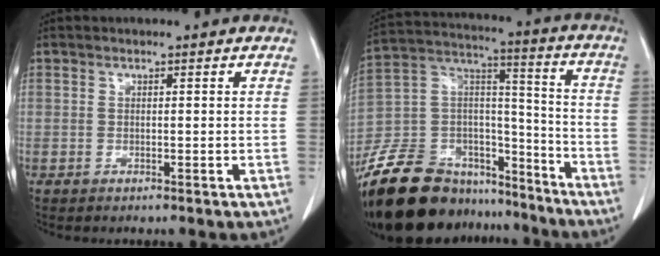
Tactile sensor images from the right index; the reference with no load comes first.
{"total": 24.4, "force": [-19.8, 10.3, 10.0], "torque": [-0.217, 0.027, -0.328]}